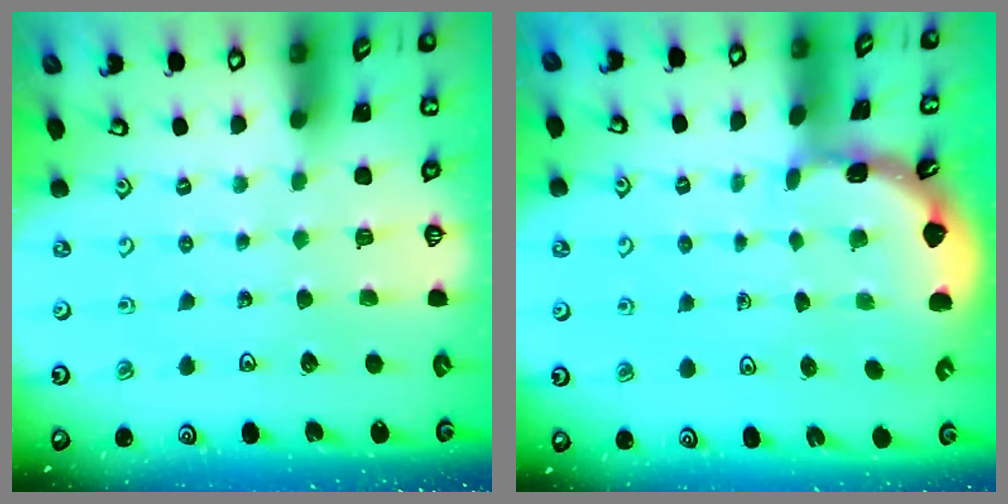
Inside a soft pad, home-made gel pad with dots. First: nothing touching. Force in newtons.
{"total": 1.6, "press": 1.6, "slide": 0.1}